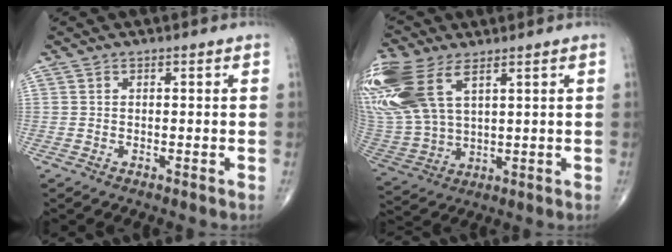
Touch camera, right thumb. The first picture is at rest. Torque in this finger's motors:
{"motor_torque": [0.35, 0.75, 1.98, 0.79, 0.65]}